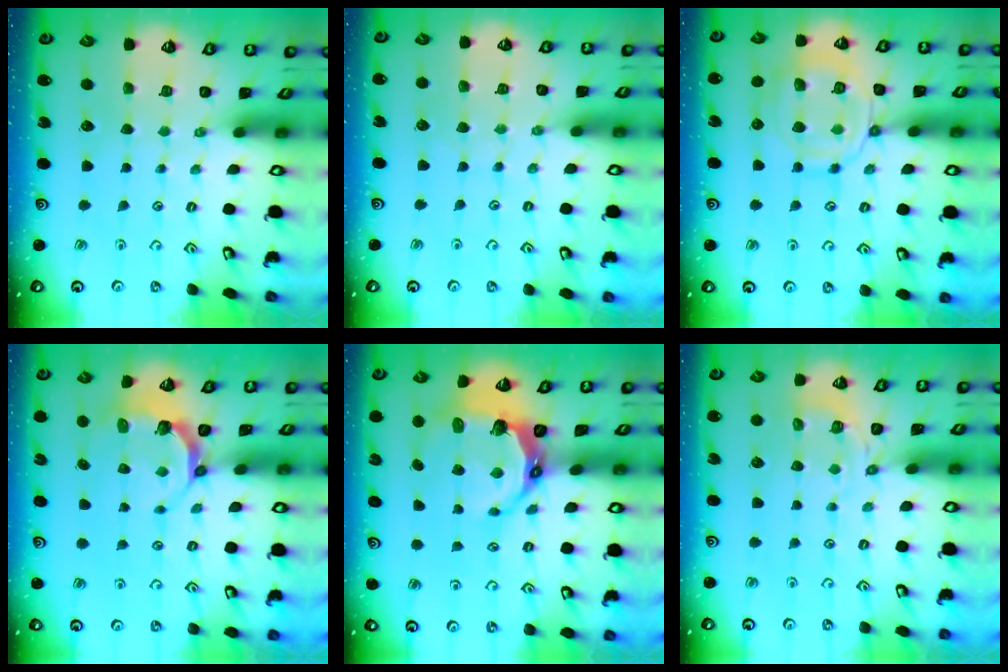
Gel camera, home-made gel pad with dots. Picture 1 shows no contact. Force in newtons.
{"total": 4.0, "press": 4.0, "slide": 0.3}
{"total": 12.9, "press": 12.8, "slide": 1.3}
{"total": 5.5, "press": 4.5, "slide": 3.1}
{"total": 9.2, "press": 7.5, "slide": 5.2}
{"total": 2.9, "press": 2.2, "slide": 1.8}